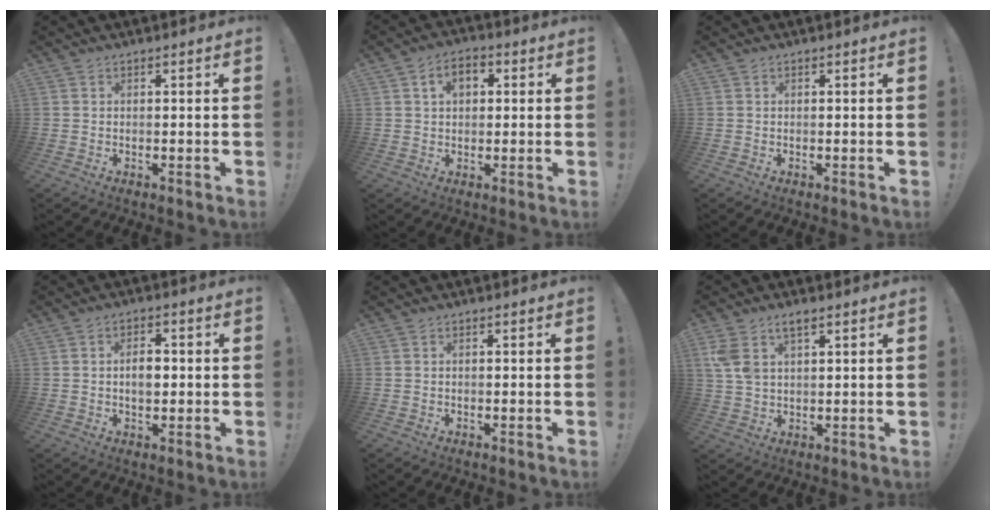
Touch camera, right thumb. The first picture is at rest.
{"total": 6.1, "force": [1.6, 4.0, 4.3], "torque": [-0.062, 0.004, 0.025]}
{"total": 0.0}
{"total": 5.1, "force": [-0.1, 3.2, 4.1], "torque": [-0.048, 0.001, -0.009]}
{"total": 0.0}
{"total": 6.2, "force": [3.3, 3.1, 4.2], "torque": [-0.081, -0.006, 0.063]}